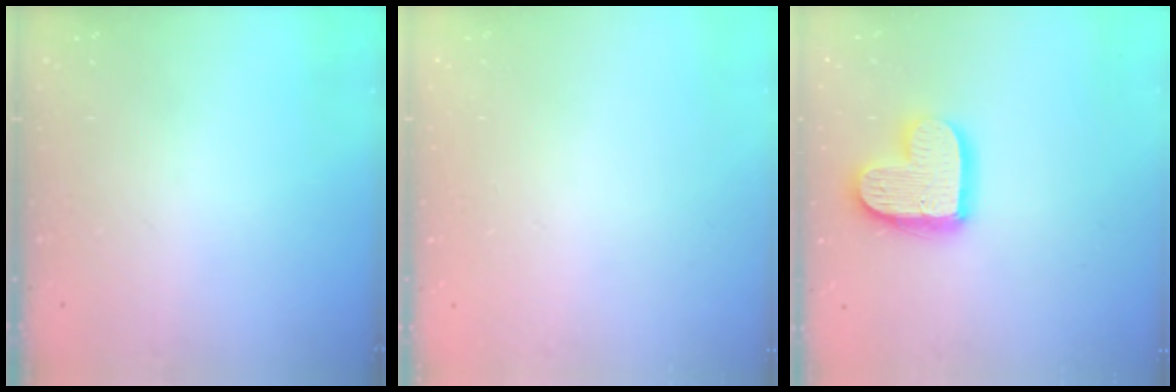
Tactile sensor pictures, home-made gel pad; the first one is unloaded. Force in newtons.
{"total": 0.0}
{"total": 14.9, "press": 14.9, "slide": 1.1}